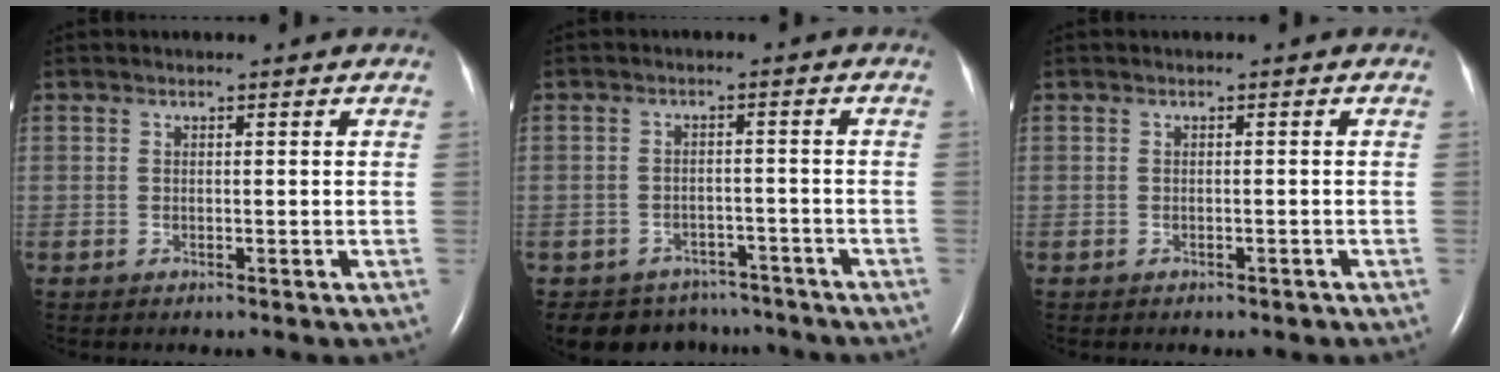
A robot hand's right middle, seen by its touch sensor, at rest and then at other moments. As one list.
[{"total": 8.0, "force": [-6.8, 4.2, 0.1], "torque": [-0.001, 0.018, -0.084]}, {"total": 1.1, "force": [-0.9, 0.5, 0.4], "torque": [-0.007, 0.000, -0.008]}]